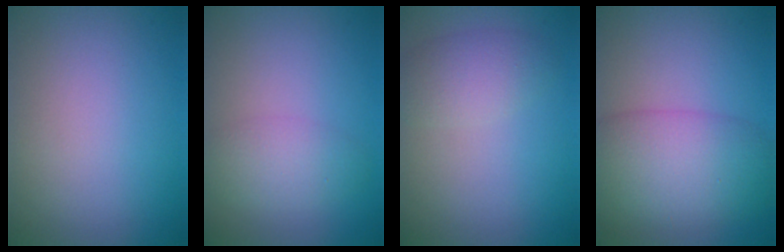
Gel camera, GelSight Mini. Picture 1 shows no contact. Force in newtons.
{"total": 2.8, "press": 2.8, "slide": 0.2}
{"total": 2.9, "press": 2.9, "slide": 0.1}
{"total": 7.8, "press": 7.7, "slide": 0.5}